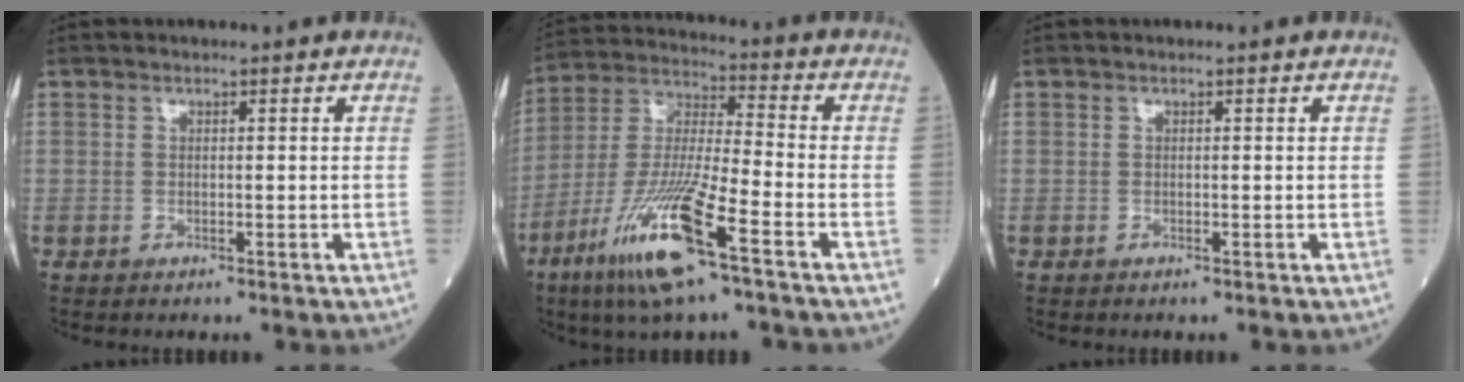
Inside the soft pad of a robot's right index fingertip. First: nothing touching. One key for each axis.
{"total": 15.0, "fx": -8.1, "fy": 0.9, "fz": 12.6, "tx": -0.260, "ty": -0.029, "tz": -0.156}
{"total": 0.0}